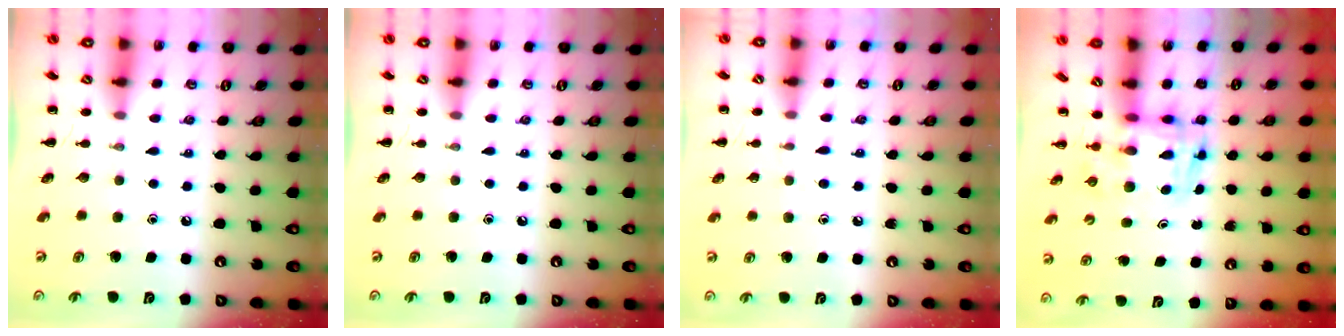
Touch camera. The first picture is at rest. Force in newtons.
{"total": 0.0}
{"total": 3.5, "press": 3.3, "slide": 1.3}
{"total": 3.6, "press": 3.5, "slide": 0.6}